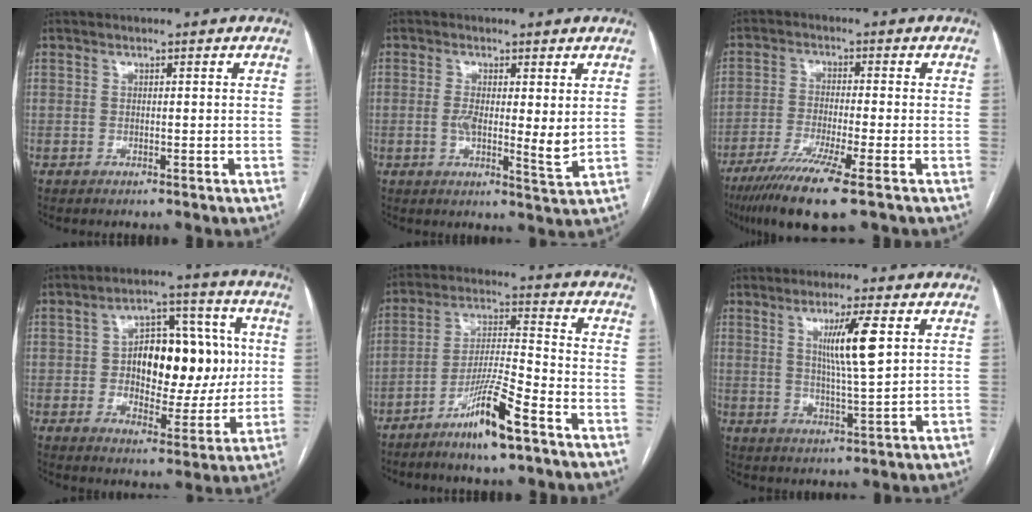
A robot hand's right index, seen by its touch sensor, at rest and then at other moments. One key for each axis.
{"total": 5.9, "fx": 0.4, "fy": 1.4, "fz": 5.8, "tx": -0.096, "ty": -0.013, "tz": 0.004}
{"total": 10.7, "fx": -6.7, "fy": 0.0, "fz": 8.4, "tx": -0.151, "ty": -0.028, "tz": -0.113}
{"total": 15.3, "fx": 1.2, "fy": 8.0, "fz": 12.9, "tx": -0.184, "ty": 0.036, "tz": 0.026}
{"total": 10.3, "fx": -6.4, "fy": 0.3, "fz": 8.0, "tx": -0.156, "ty": -0.012, "tz": -0.120}
{"total": 7.8, "fx": 2.5, "fy": -0.2, "fz": 7.4, "tx": -0.132, "ty": -0.008, "tz": 0.046}